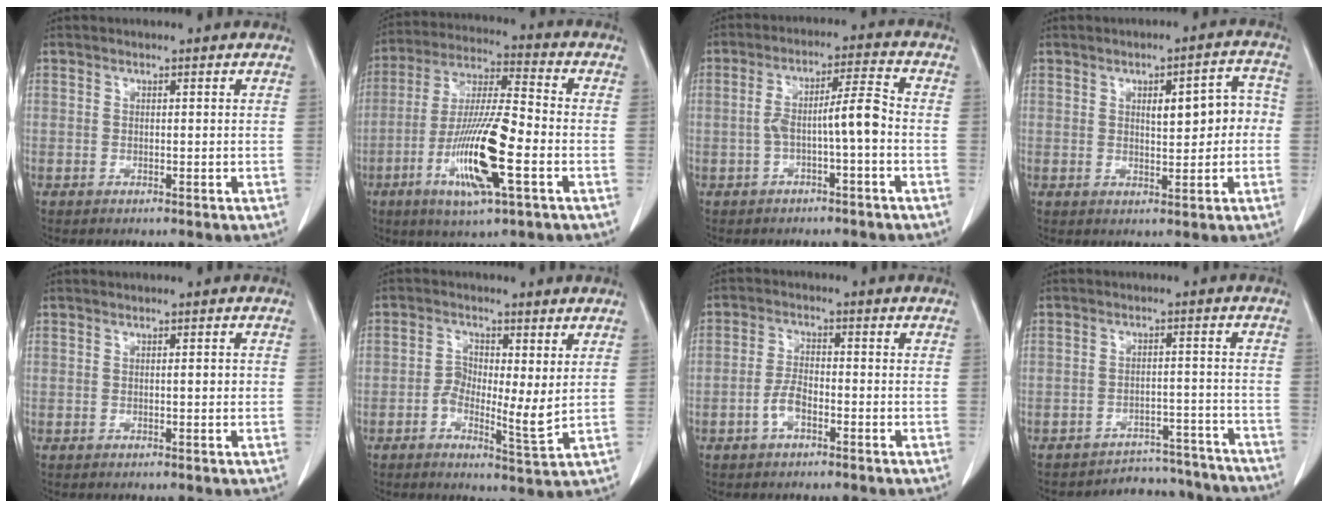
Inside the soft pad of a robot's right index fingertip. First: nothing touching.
{"total": 15.4, "force": [-5.2, 1.8, 14.4], "torque": [-0.281, -0.014, -0.094]}
{"total": 6.4, "force": [-1.6, 0.5, 6.2], "torque": [-0.112, 0.028, -0.023]}
{"total": 6.7, "force": [0.5, 2.5, 6.2], "torque": [-0.080, 0.027, 0.010]}
{"total": 1.1, "force": [0.0, 0.2, 1.1], "torque": [-0.012, 0.002, 0.000]}
{"total": 5.7, "force": [0.0, 2.0, 5.4], "torque": [-0.091, -0.002, -0.004]}
{"total": 3.7, "force": [-1.8, 1.6, 2.8], "torque": [-0.061, 0.005, -0.036]}
{"total": 11.5, "force": [-11.1, 3.1, -0.4], "torque": [0.026, 0.038, -0.133]}